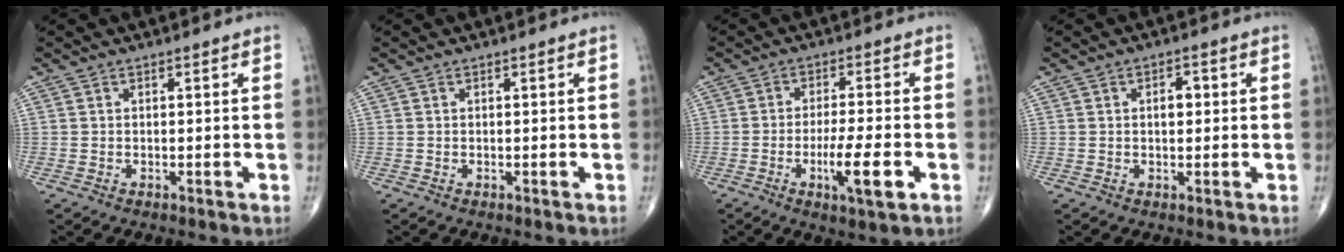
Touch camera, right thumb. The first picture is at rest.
{"total": 0.0}
{"total": 8.6, "force": [-2.9, 1.6, 7.9], "torque": [-0.139, 0.001, -0.048]}
{"total": 2.7, "force": [0.4, 1.6, 2.2], "torque": [-0.023, 0.007, 0.003]}